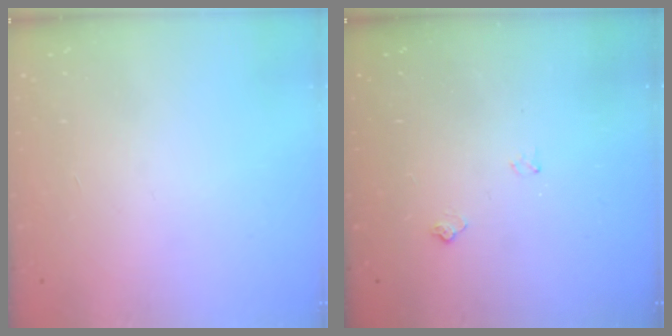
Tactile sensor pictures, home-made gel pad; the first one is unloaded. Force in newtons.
{"total": 5.8, "press": 5.7, "slide": 0.8}